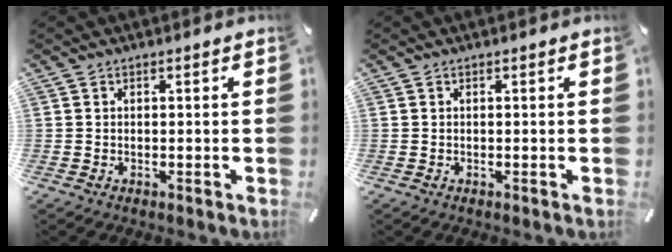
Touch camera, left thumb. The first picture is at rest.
{"total": 0.0}